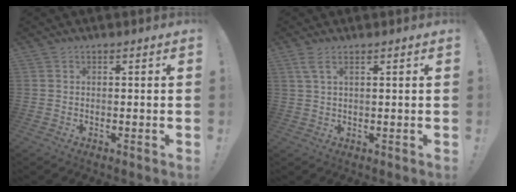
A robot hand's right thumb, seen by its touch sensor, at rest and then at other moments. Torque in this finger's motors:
{"motor_torque": [0.05, 0.04, 0.45, -0.06, 0.06]}